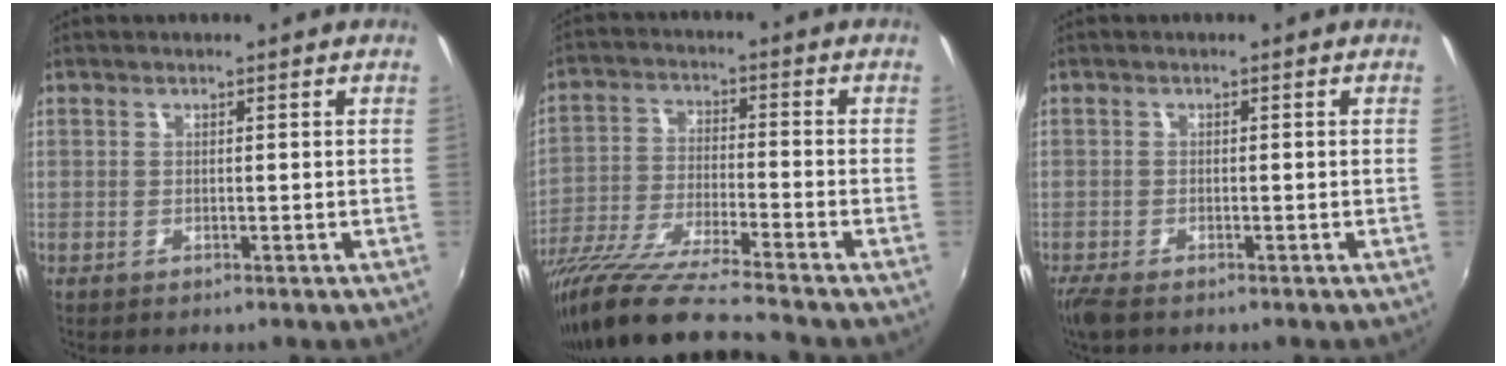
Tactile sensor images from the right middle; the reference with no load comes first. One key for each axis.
{"total": 16.9, "fx": -14.0, "fy": -0.2, "fz": 9.4, "tx": -0.188, "ty": -0.048, "tz": -0.259}
{"total": 3.4, "fx": -2.6, "fy": 1.1, "fz": 2.0, "tx": -0.045, "ty": -0.017, "tz": -0.048}